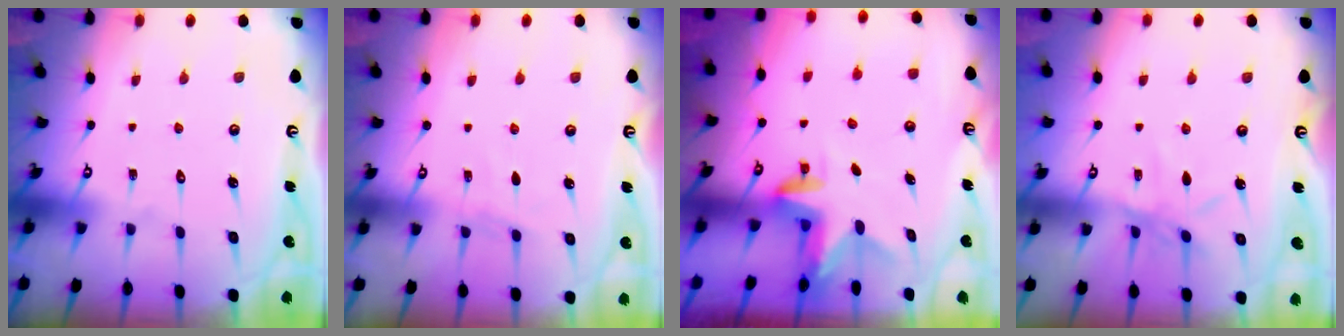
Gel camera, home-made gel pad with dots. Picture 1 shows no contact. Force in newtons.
{"total": 3.2, "press": 3.2, "slide": 0.4}
{"total": 3.0, "press": 3.0, "slide": 0.2}
{"total": 6.2, "press": 6.2, "slide": 0.5}